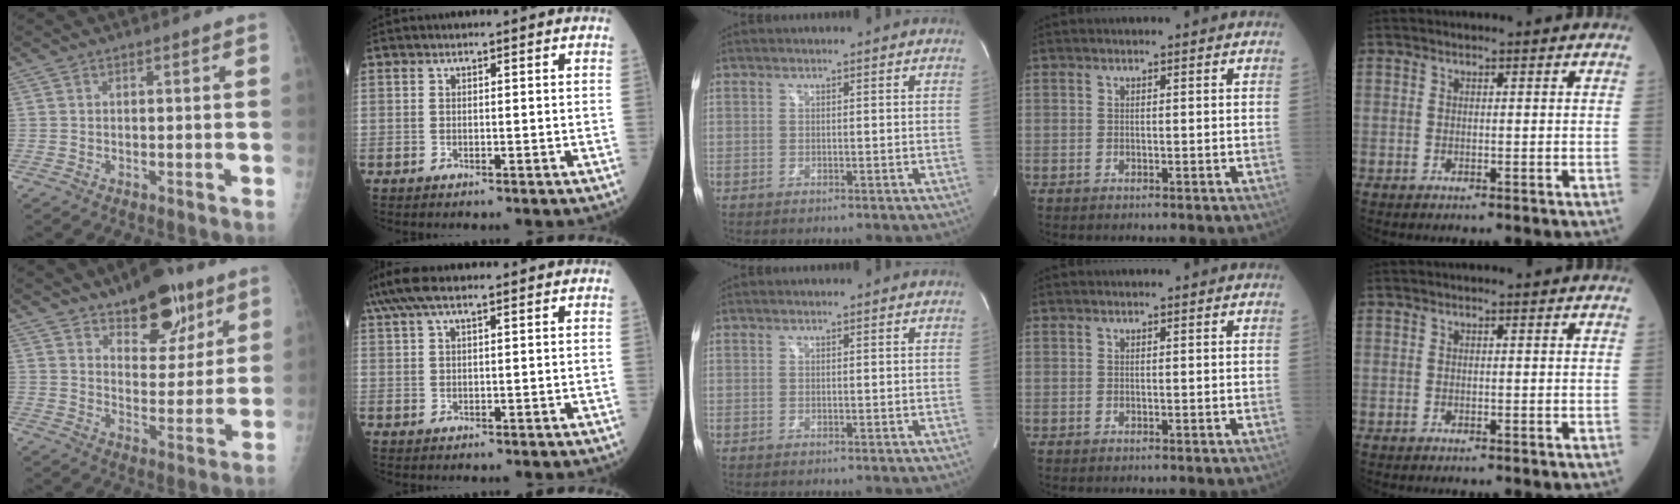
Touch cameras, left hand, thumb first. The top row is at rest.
{"thumb": {"total": 13.8, "force": [8.9, 6.8, 8.1], "torque": [-0.066, -0.051, 0.134]}, "index": {"total": 6.8, "force": [5.2, 1.1, 4.2], "torque": [-0.087, 0.047, 0.098]}}